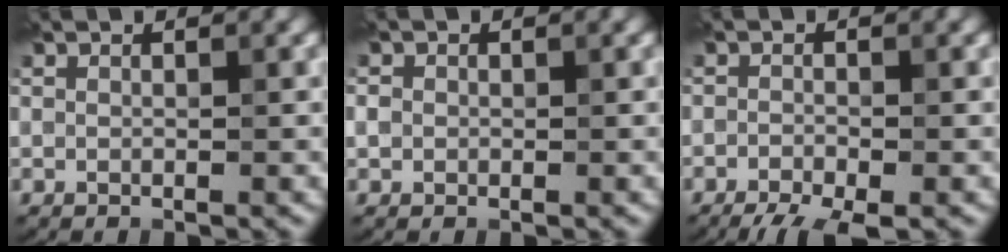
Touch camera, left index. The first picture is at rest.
{"total": 0.9, "force": [0.0, 0.9, 0.2], "torque": [-0.001, -0.001, -0.005]}
{"total": 4.7, "force": [-3.5, 1.4, 2.9], "torque": [-0.047, -0.022, -0.060]}